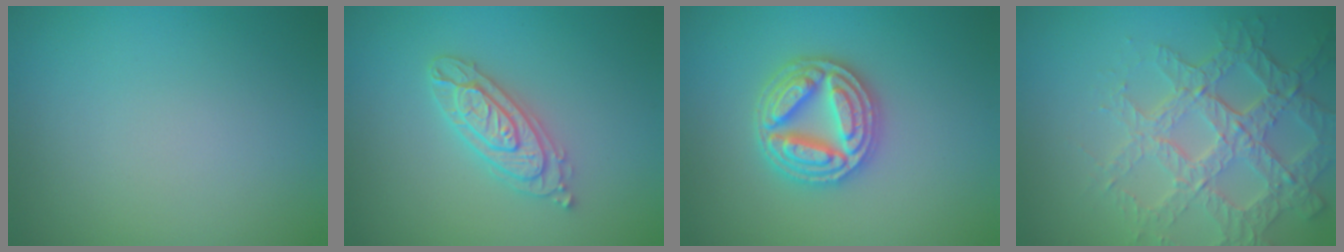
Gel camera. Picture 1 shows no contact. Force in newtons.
{"total": 3.7, "press": 3.7, "slide": 0.6}
{"total": 5.0, "press": 5.0, "slide": 0.8}
{"total": 6.7, "press": 5.2, "slide": 4.2}